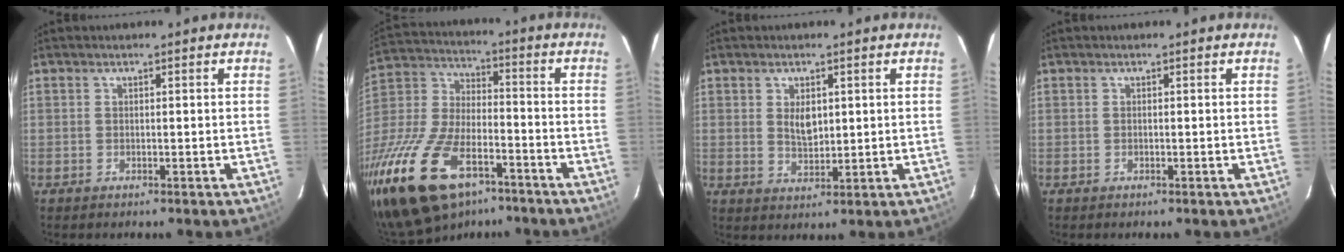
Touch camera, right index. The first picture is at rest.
{"total": 24.5, "force": [-14.5, 12.1, 15.6], "torque": [-0.331, -0.020, -0.257]}
{"total": 4.0, "force": [1.0, 2.4, 3.0], "torque": [-0.050, -0.001, 0.022]}
{"total": 0.0}